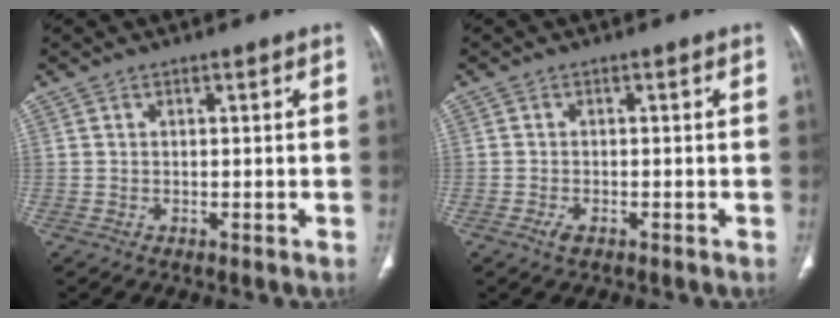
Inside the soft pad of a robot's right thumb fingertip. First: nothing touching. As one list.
[{"total": 1.4, "force": [-0.8, 0.7, 1.0], "torque": [-0.025, 0.002, -0.017]}]